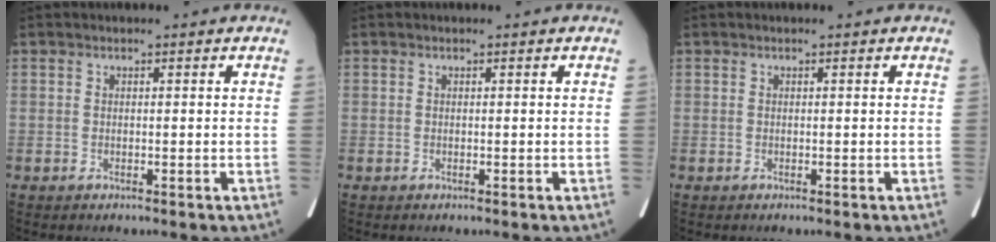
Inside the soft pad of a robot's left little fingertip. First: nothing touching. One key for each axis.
{"total": 0.0}
{"total": 0.0}